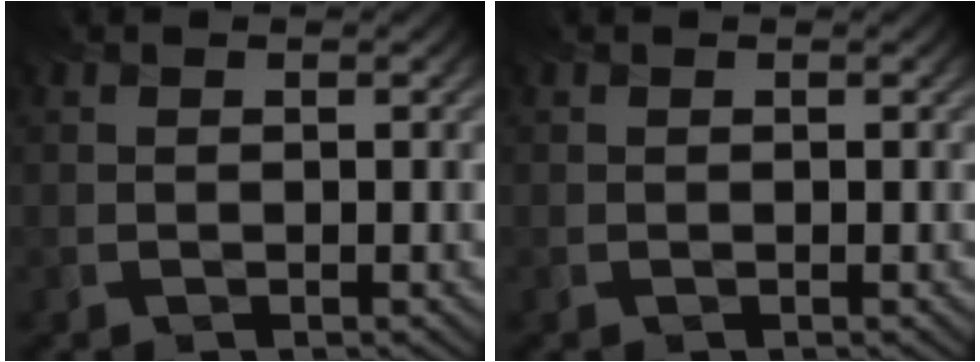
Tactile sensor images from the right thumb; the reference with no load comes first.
{"total": 0.0}